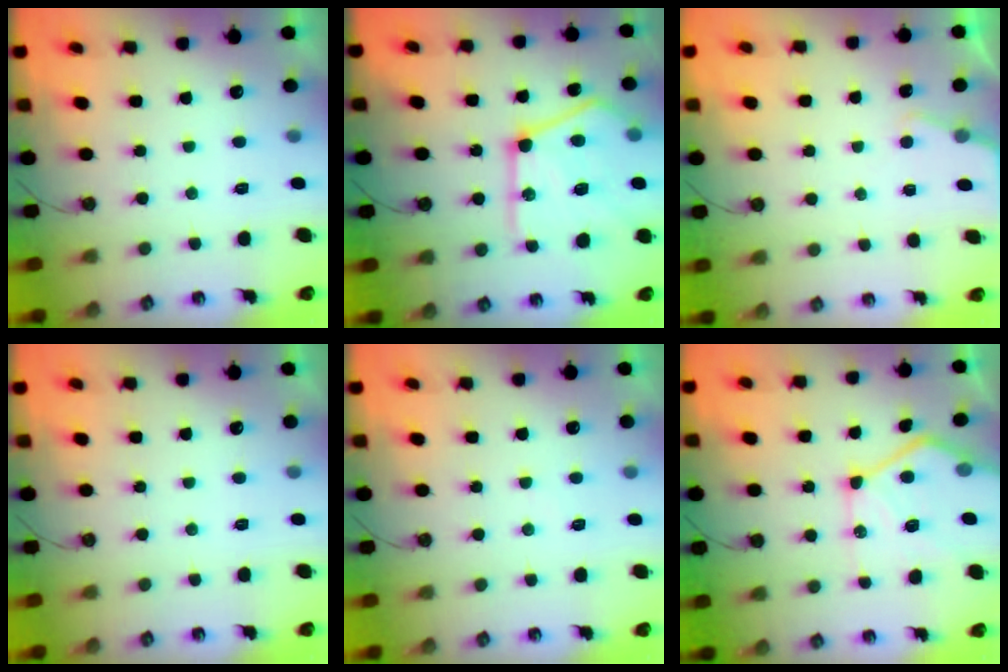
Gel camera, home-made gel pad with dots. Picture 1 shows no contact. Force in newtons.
{"total": 26.6, "press": 26.4, "slide": 3.2}
{"total": 3.1, "press": 3.0, "slide": 0.4}
{"total": 0.0}
{"total": 4.2, "press": 4.2, "slide": 0.7}
{"total": 18.1, "press": 18.0, "slide": 2.1}